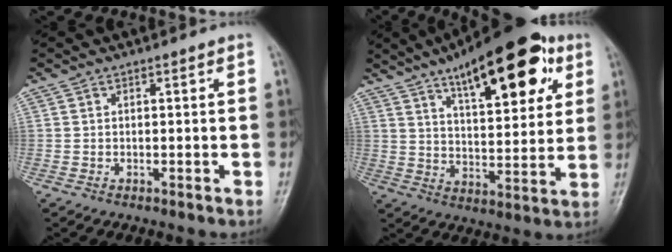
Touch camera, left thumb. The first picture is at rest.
{"total": 20.9, "force": [10.6, 8.0, 16.1], "torque": [-0.198, -0.029, 0.161]}